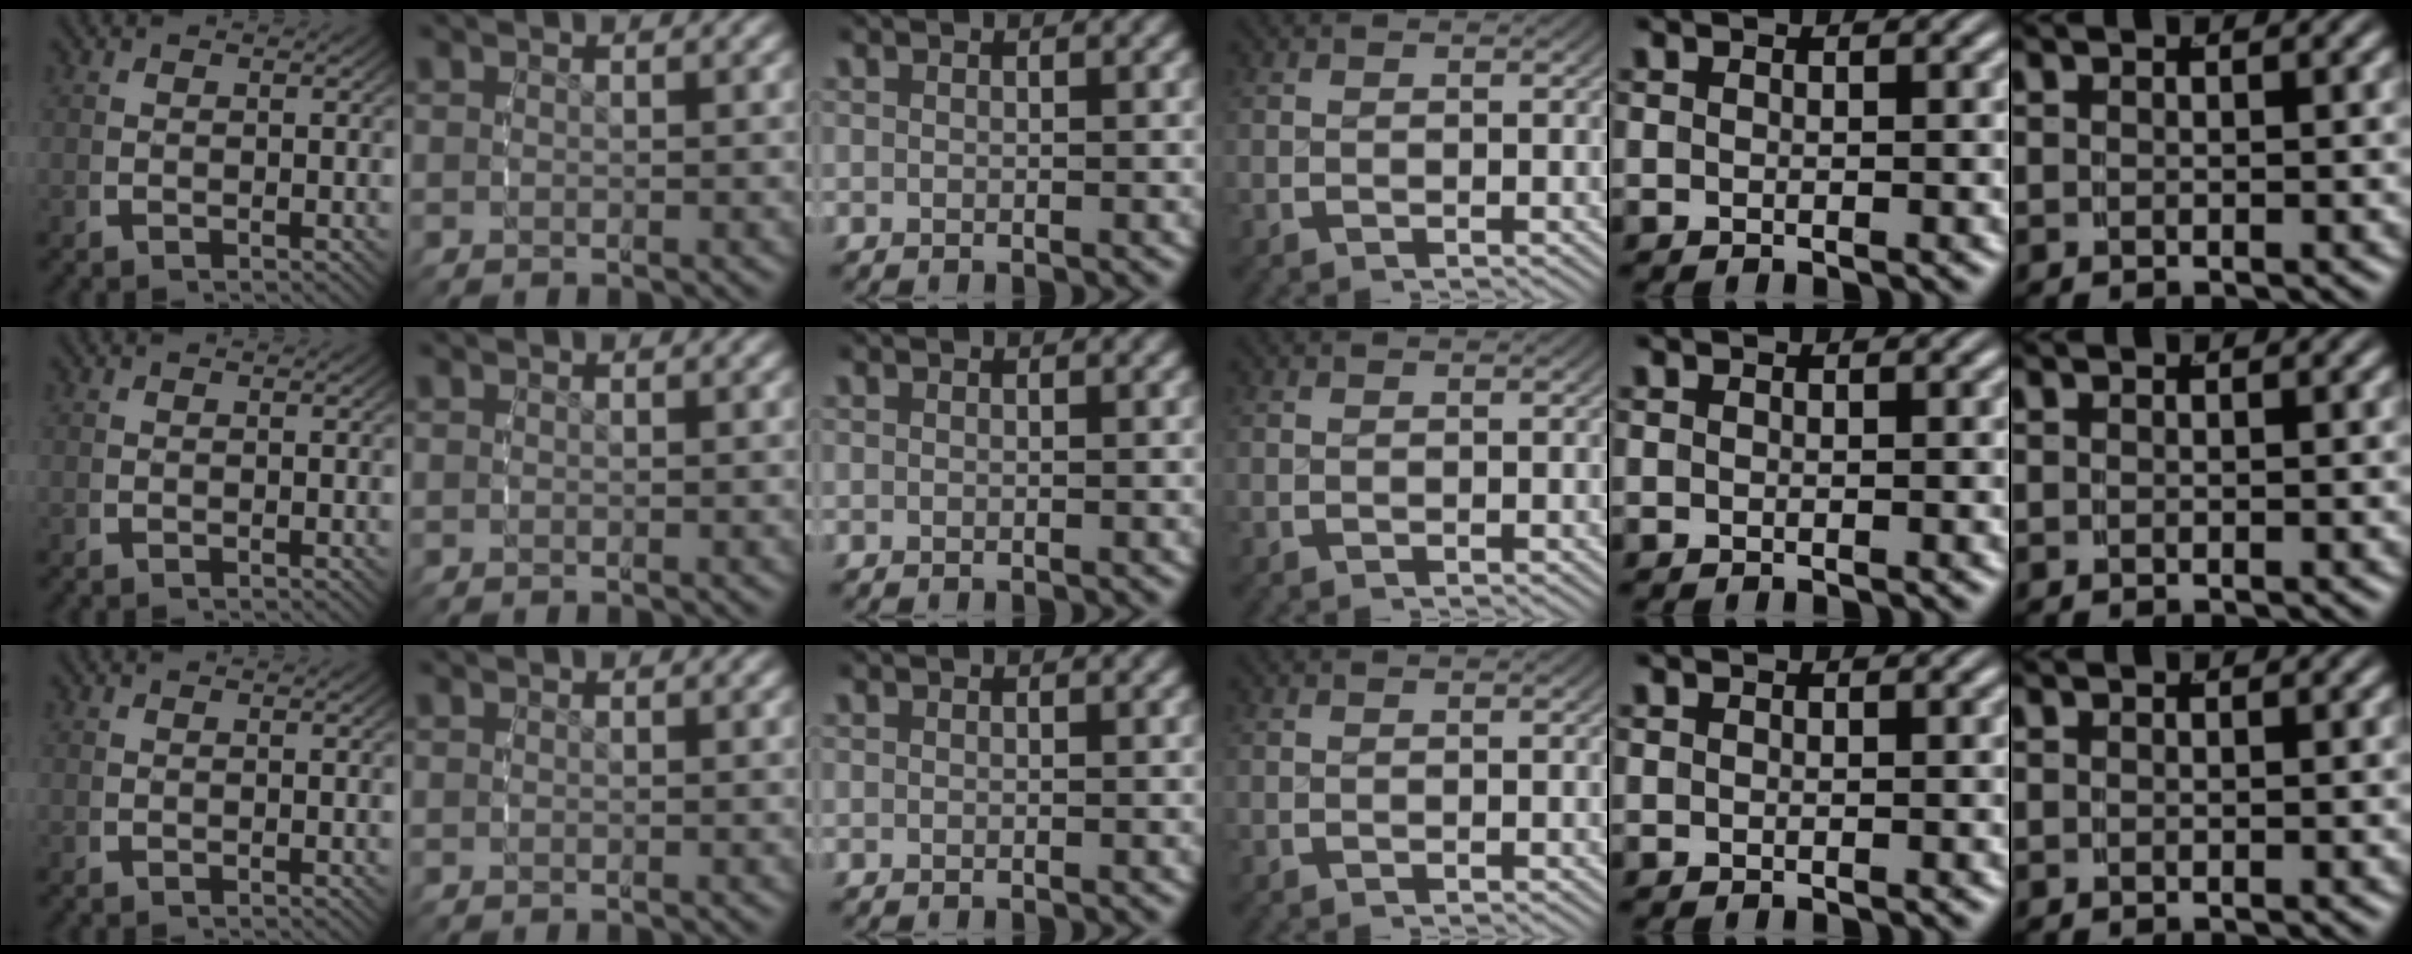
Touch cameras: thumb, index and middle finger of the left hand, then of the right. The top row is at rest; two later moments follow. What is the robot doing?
{"motion": "reach", "object": "shoes"}